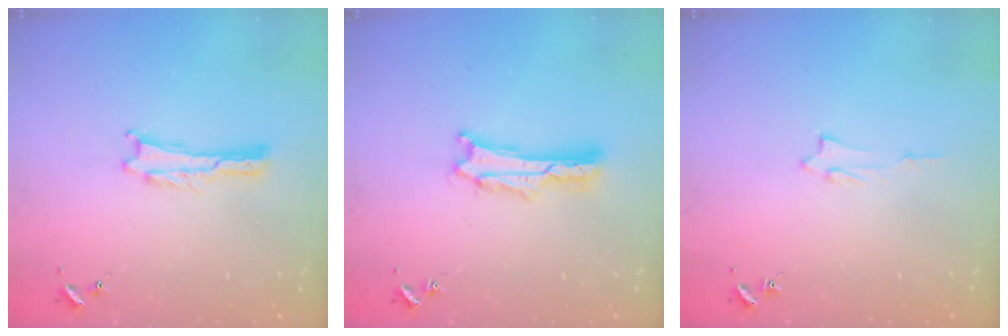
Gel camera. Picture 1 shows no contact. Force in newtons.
{"total": 1.6, "press": 1.5, "slide": 0.3}
{"total": 1.3, "press": 1.3, "slide": 0.2}